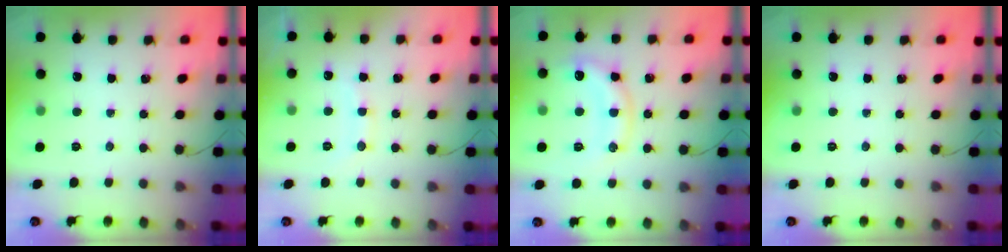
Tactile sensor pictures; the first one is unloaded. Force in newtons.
{"total": 8.7, "press": 8.6, "slide": 1.2}
{"total": 11.5, "press": 11.5, "slide": 1.0}
{"total": 0.0}